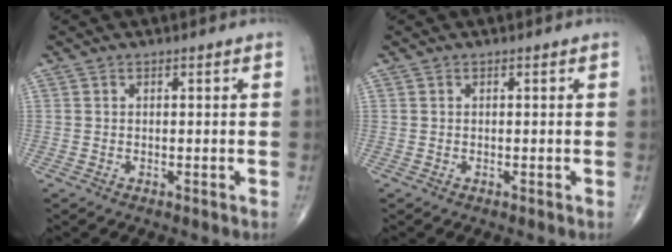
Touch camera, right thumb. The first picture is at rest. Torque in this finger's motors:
{"motor_torque": [-0.20, 0.13, 0.00, 0.00, 0.00]}